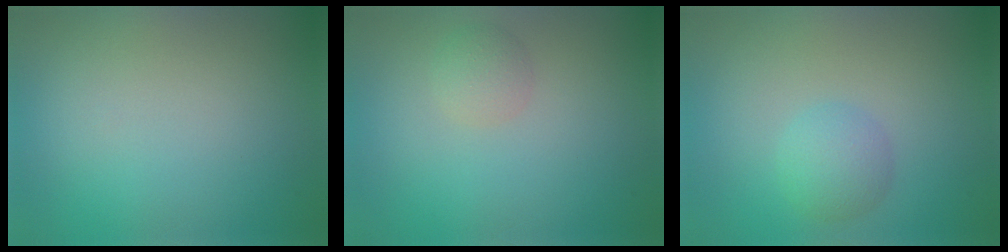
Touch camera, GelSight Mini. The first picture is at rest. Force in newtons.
{"total": 1.6, "press": 1.6, "slide": 0.0}
{"total": 2.4, "press": 2.4, "slide": 0.1}